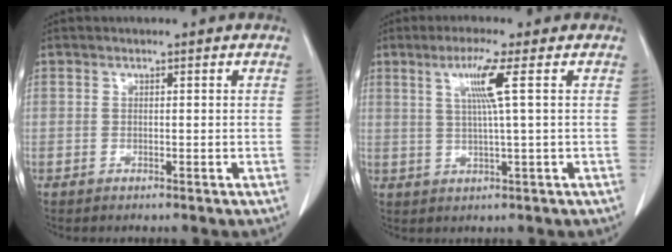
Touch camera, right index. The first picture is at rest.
{"total": 5.4, "force": [1.8, -1.1, 5.0], "torque": [-0.098, 0.001, 0.036]}